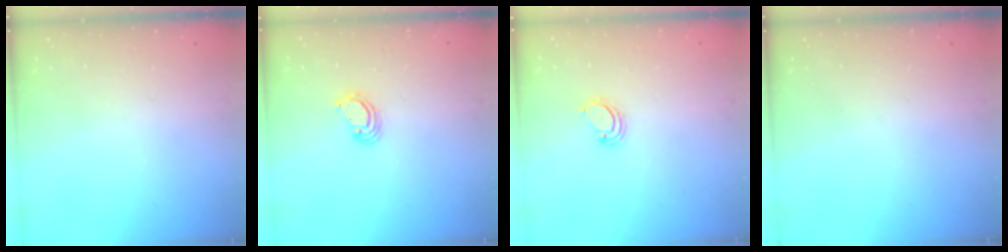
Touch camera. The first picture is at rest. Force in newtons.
{"total": 3.6, "press": 3.6, "slide": 0.2}
{"total": 3.0, "press": 3.0, "slide": 0.4}
{"total": 0.0}